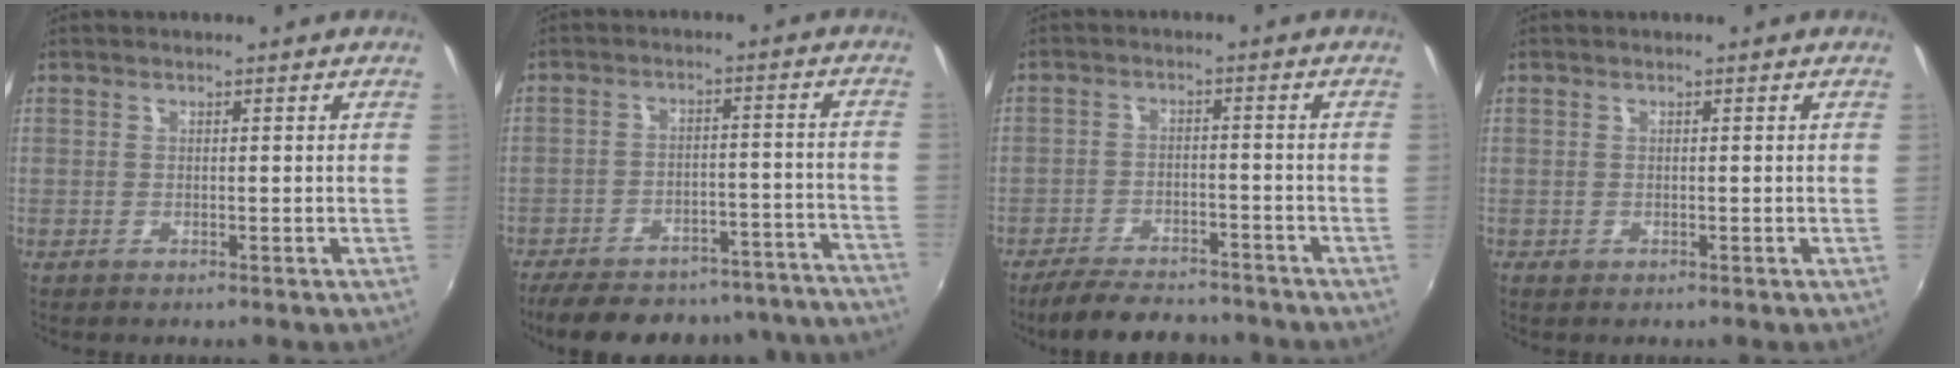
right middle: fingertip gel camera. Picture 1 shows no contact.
{"total": 29.0, "force": [-26.6, 6.2, 9.7], "torque": [-0.159, 0.021, -0.330]}
{"total": 11.5, "force": [-9.8, 3.7, 4.7], "torque": [-0.111, -0.003, -0.146]}
{"total": 0.0}